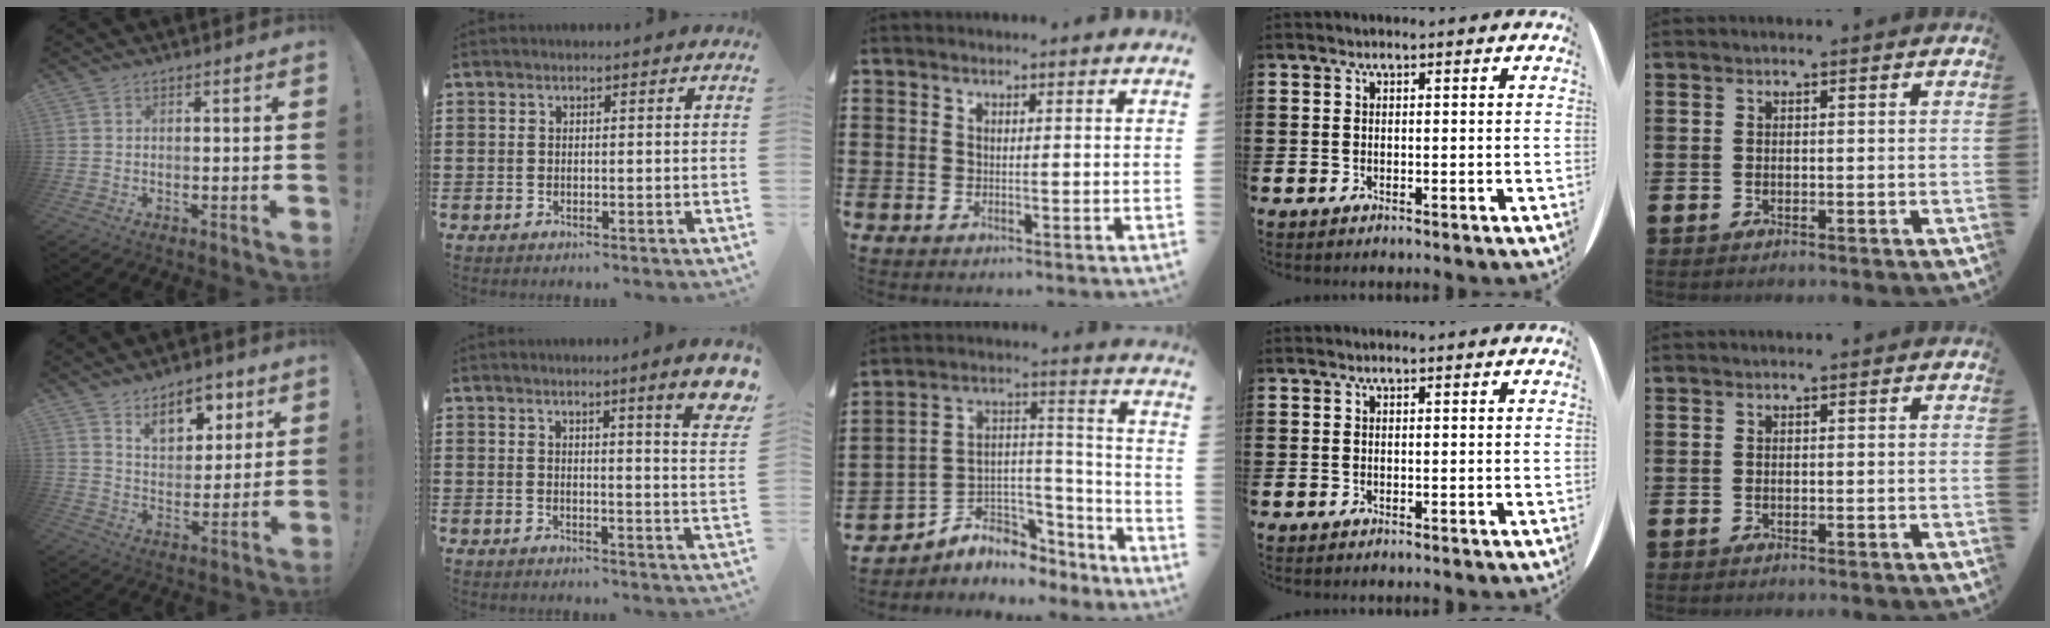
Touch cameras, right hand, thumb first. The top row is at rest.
{"thumb": {"total": 11.1, "force": [7.1, 6.4, 5.6], "torque": [-0.061, -0.044, 0.129]}, "index": {"total": 5.9, "force": [3.5, 0.0, 4.7], "torque": [-0.075, -0.017, 0.053]}, "middle": {"total": 4.8, "force": [-3.8, 2.9, 0.5], "torque": [-0.017, -0.010, -0.074]}}